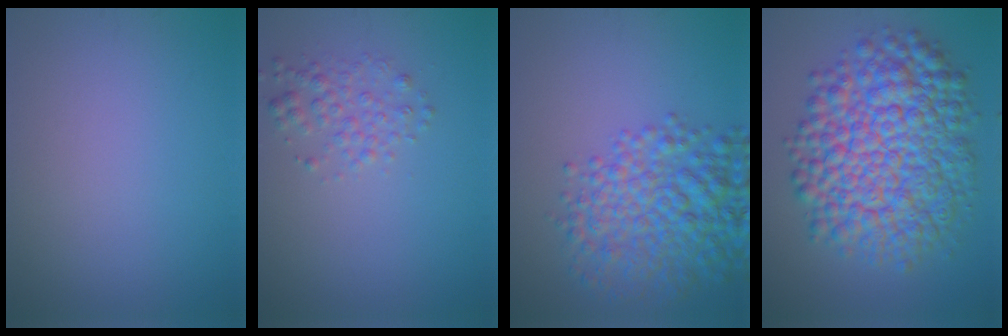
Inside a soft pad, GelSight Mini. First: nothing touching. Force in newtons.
{"total": 2.0, "press": 2.0, "slide": 0.1}
{"total": 7.0, "press": 7.0, "slide": 0.2}
{"total": 11.9, "press": 11.9, "slide": 0.1}